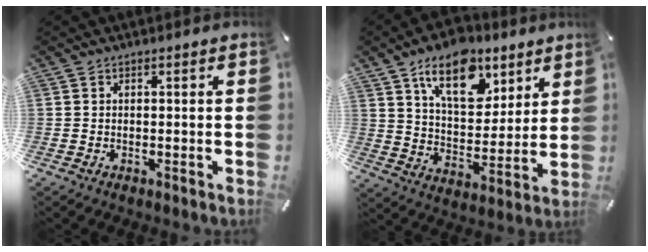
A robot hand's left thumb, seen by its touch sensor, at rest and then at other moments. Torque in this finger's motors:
{"motor_torque": [0.90, 0.90, 1.27, -1.50, 0.34]}